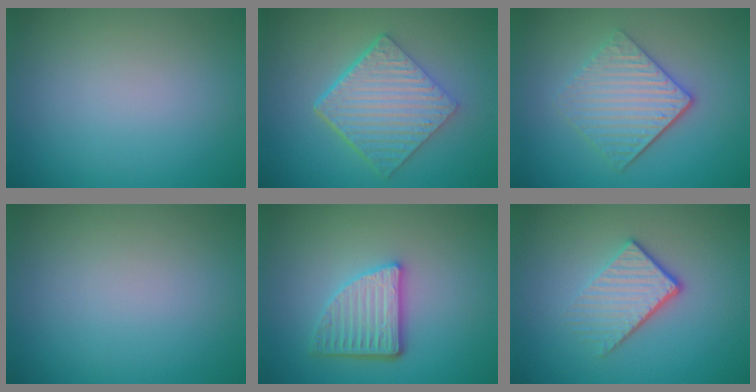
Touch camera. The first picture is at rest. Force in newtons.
{"total": 6.4, "press": 4.5, "slide": 4.7}
{"total": 4.7, "press": 3.6, "slide": 3.0}
{"total": 0.0}
{"total": 4.4, "press": 3.6, "slide": 2.5}
{"total": 3.9, "press": 2.7, "slide": 2.9}